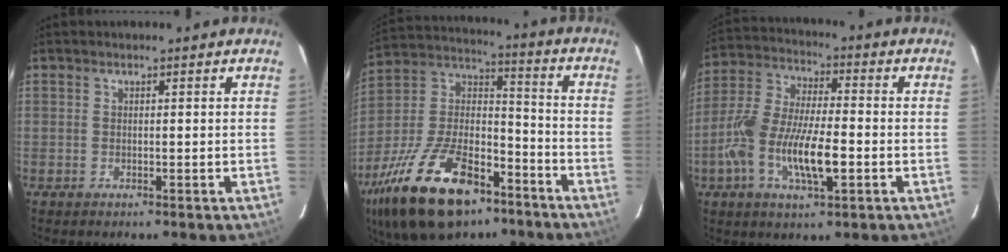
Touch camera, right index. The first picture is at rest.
{"total": 26.5, "force": [-15.9, 12.7, 17.0], "torque": [-0.340, -0.004, -0.264]}
{"total": 14.2, "force": [-4.4, 4.9, 12.6], "torque": [-0.261, -0.005, -0.083]}